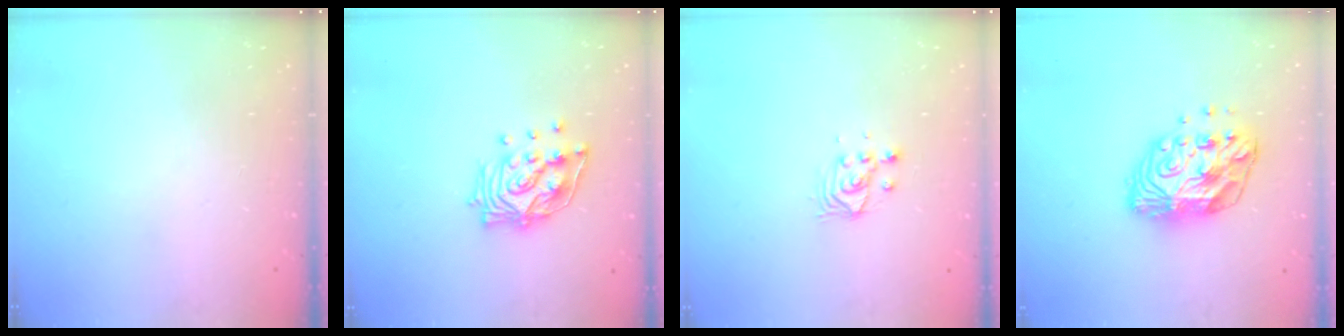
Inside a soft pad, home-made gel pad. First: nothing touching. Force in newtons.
{"total": 14.2, "press": 14.1, "slide": 1.9}
{"total": 3.8, "press": 3.8, "slide": 0.3}
{"total": 12.5, "press": 12.5, "slide": 0.9}